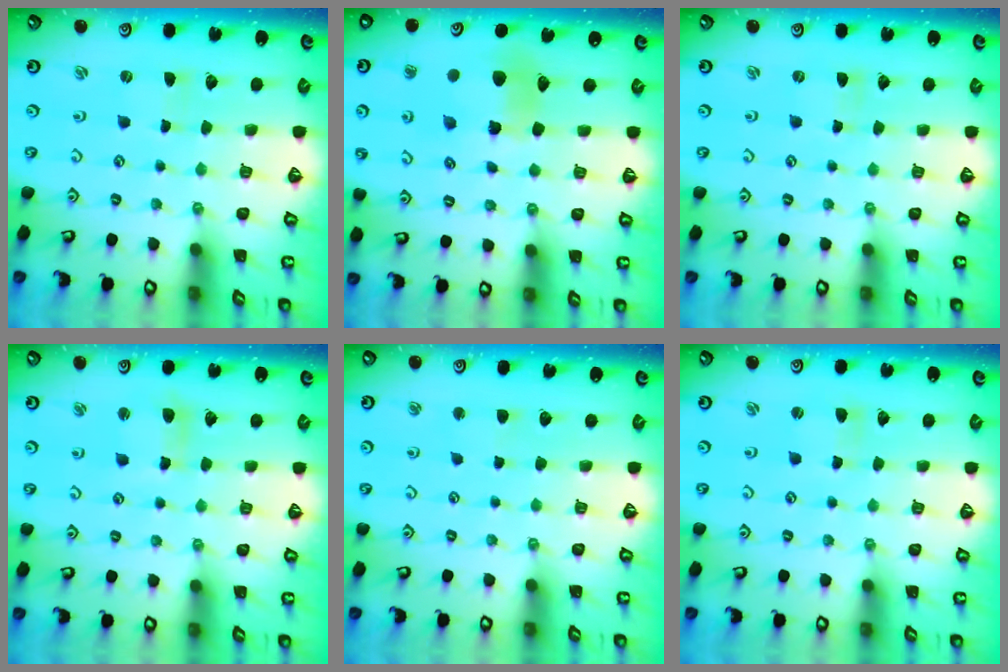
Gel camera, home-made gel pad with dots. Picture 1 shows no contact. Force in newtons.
{"total": 9.1, "press": 9.0, "slide": 1.2}
{"total": 0.0}
{"total": 4.3, "press": 4.2, "slide": 0.5}
{"total": 2.4, "press": 2.4, "slide": 0.5}
{"total": 1.3, "press": 1.2, "slide": 0.3}